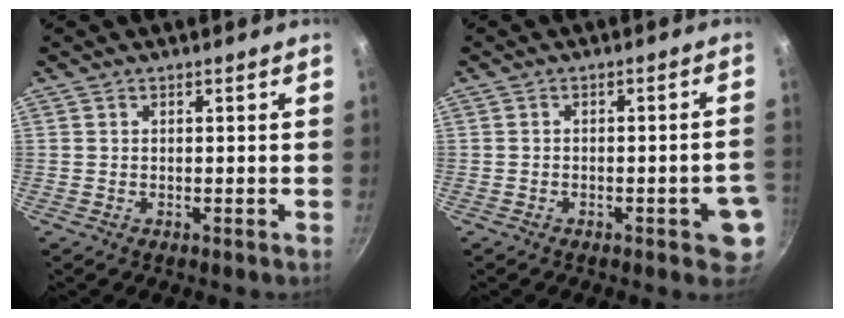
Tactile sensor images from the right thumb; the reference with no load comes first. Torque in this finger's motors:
{"motor_torque": [1.17, 0.89, 0.93, -0.14, 0.01]}